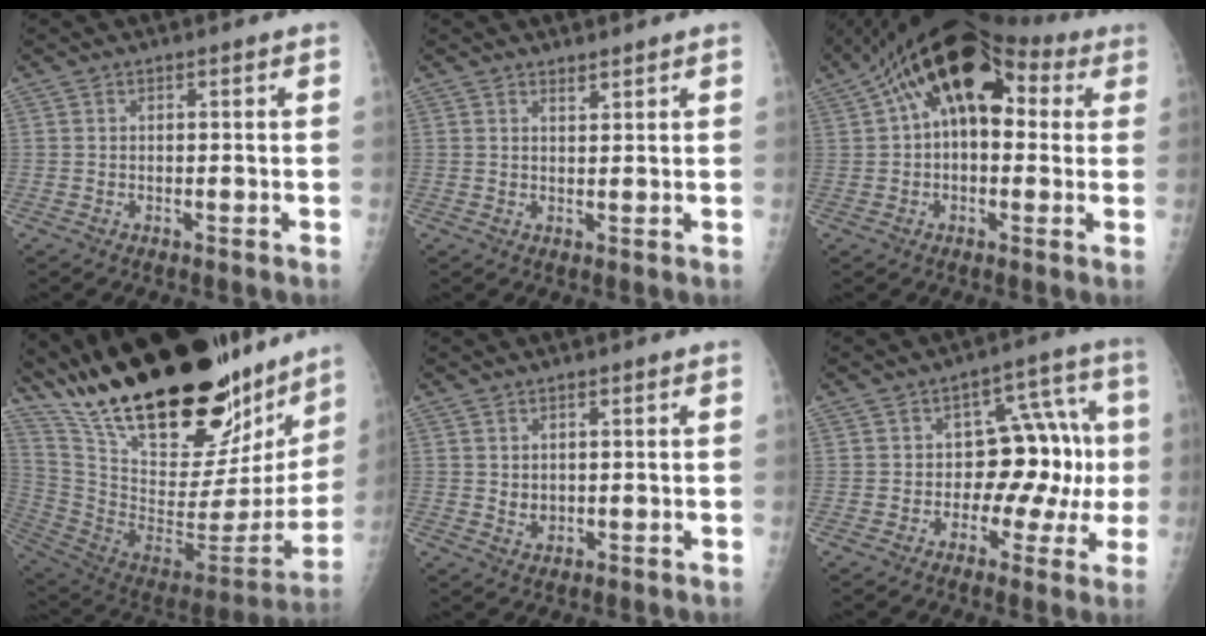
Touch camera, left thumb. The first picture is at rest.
{"total": 1.3, "force": [1.2, 0.3, 0.3], "torque": [0.002, -0.011, 0.020]}
{"total": 15.6, "force": [4.4, 9.2, 11.8], "torque": [-0.152, 0.042, 0.058]}
{"total": 39.9, "force": [30.6, 12.5, 22.3], "torque": [-0.349, -0.125, 0.473]}
{"total": 2.4, "force": [1.2, 1.6, 1.4], "torque": [-0.016, -0.012, 0.029]}
{"total": 12.5, "force": [-0.5, 7.9, 9.7], "torque": [-0.063, 0.043, -0.009]}